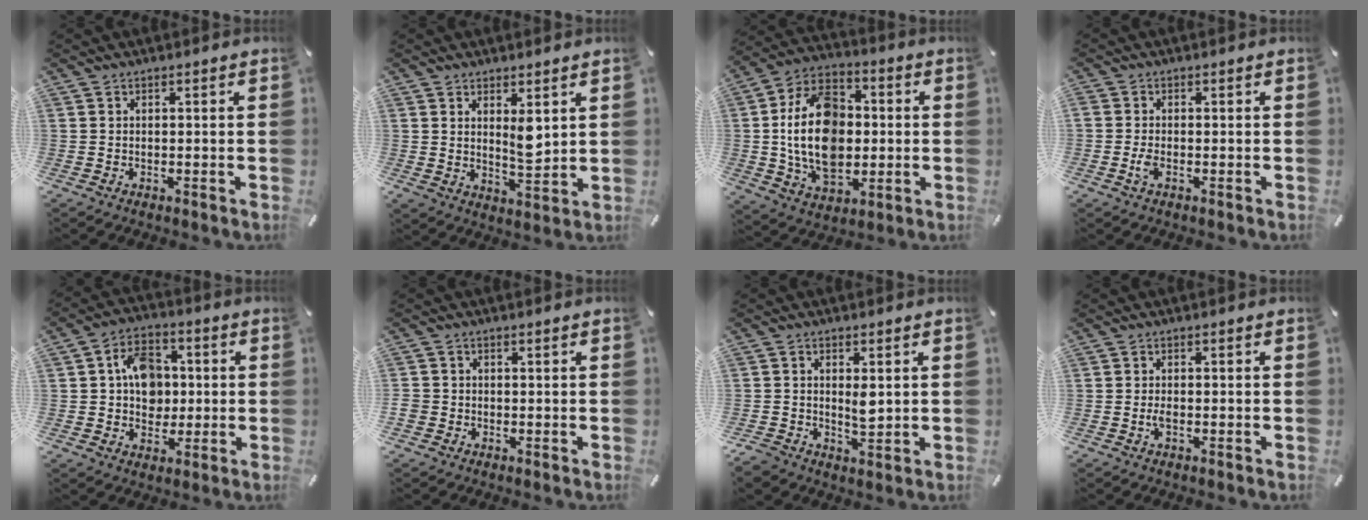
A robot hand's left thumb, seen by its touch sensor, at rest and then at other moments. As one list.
[{"total": 6.3, "force": [2.9, 3.1, 4.7], "torque": [-0.069, -0.020, 0.046]}, {"total": 19.7, "force": [-0.3, 13.9, 13.9], "torque": [-0.281, 0.009, -0.008]}, {"total": 2.2, "force": [-0.8, 1.1, 1.8], "torque": [-0.046, -0.005, -0.016]}, {"total": 10.1, "force": [0.6, 8.4, 5.6], "torque": [-0.089, 0.014, 0.014]}, {"total": 2.4, "force": [-0.6, 2.2, 0.4], "torque": [-0.004, 0.005, -0.012]}, {"total": 4.7, "force": [0.5, 3.4, 3.2], "torque": [-0.055, -0.004, 0.005]}, {"total": 1.6, "force": [-0.6, 0.6, 1.3], "torque": [-0.024, 0.001, -0.012]}]